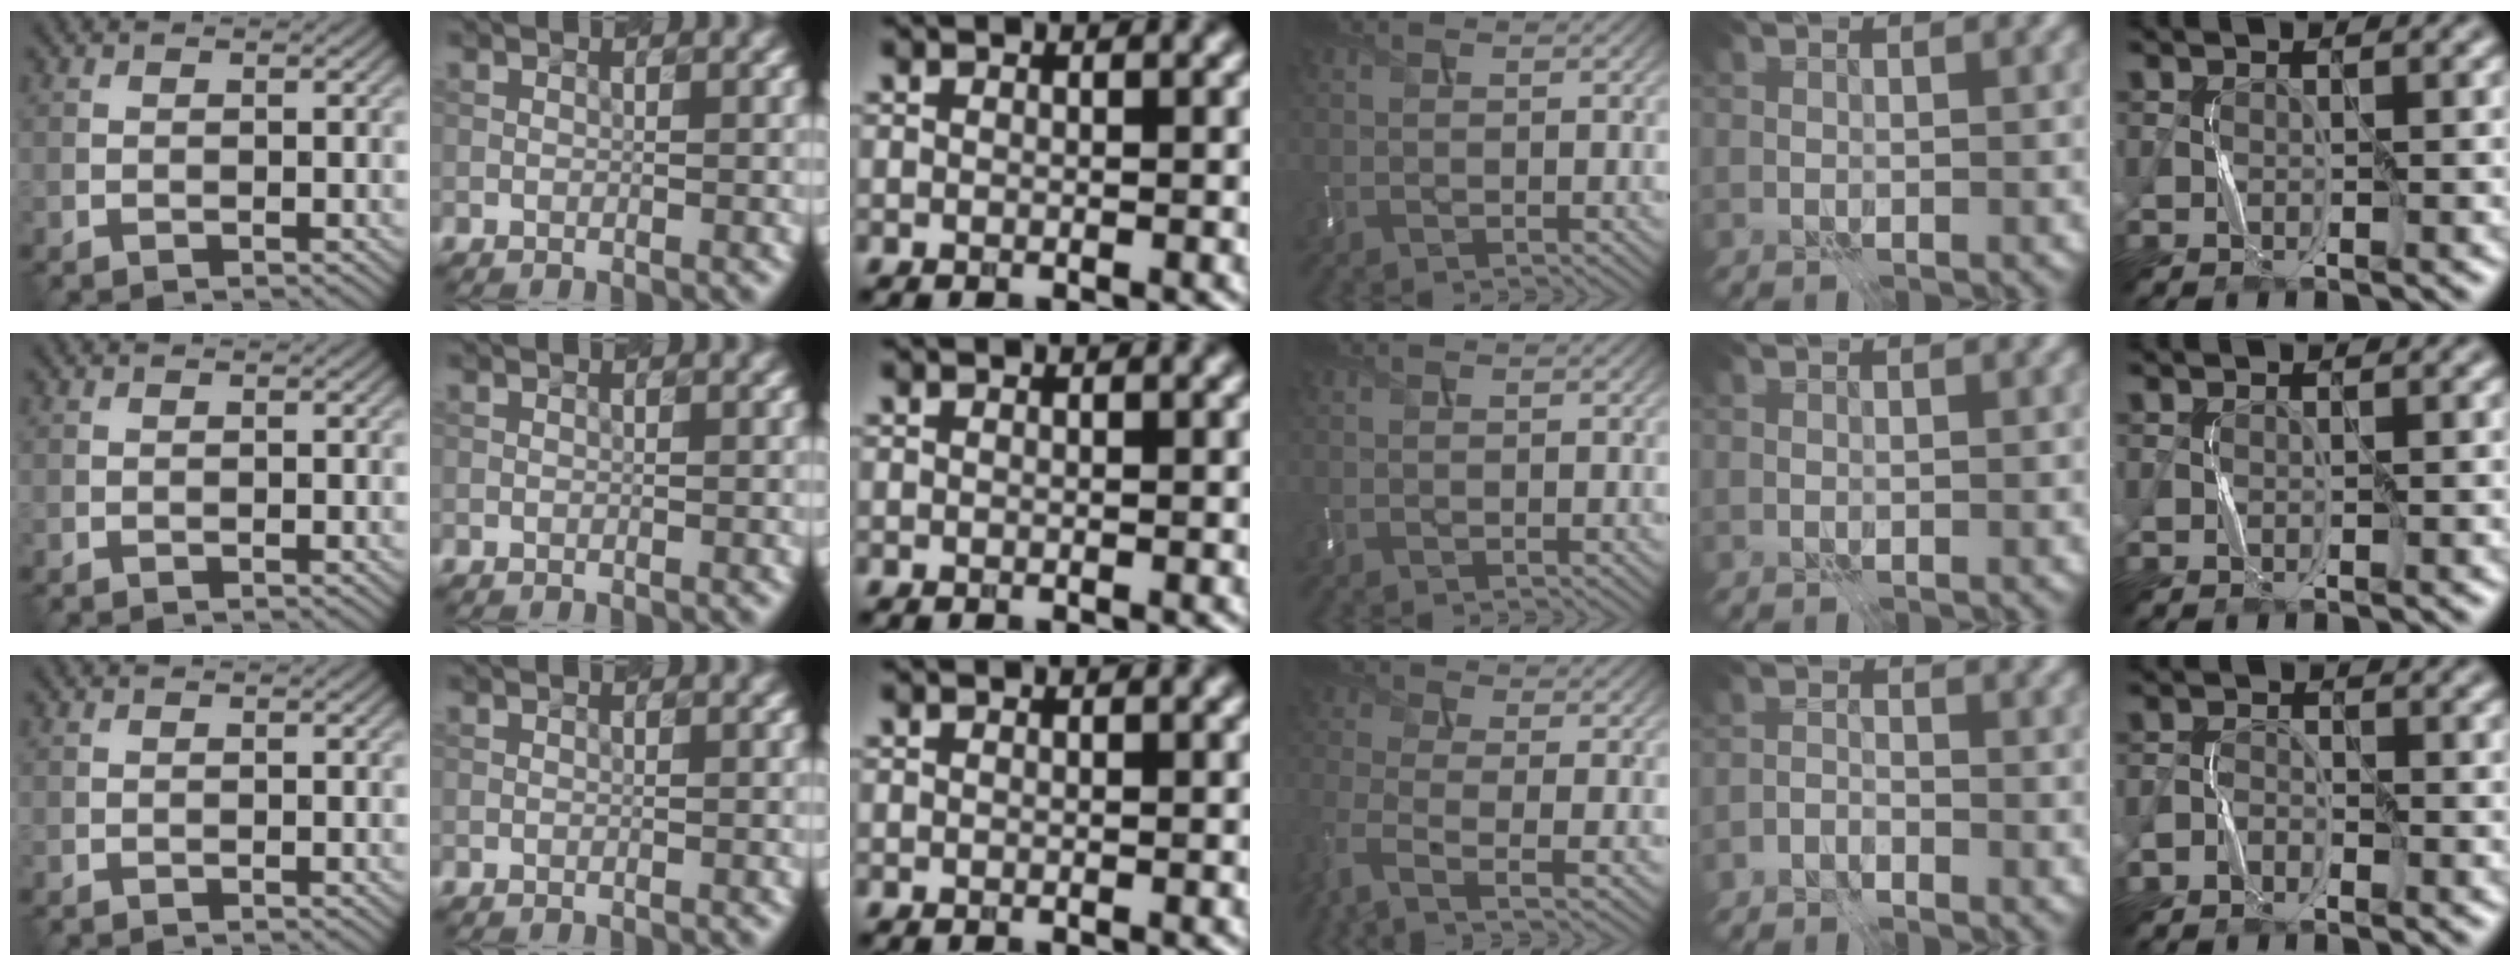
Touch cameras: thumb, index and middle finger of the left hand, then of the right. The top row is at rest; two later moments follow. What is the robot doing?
{"motion": "press", "object": "memory foam"}